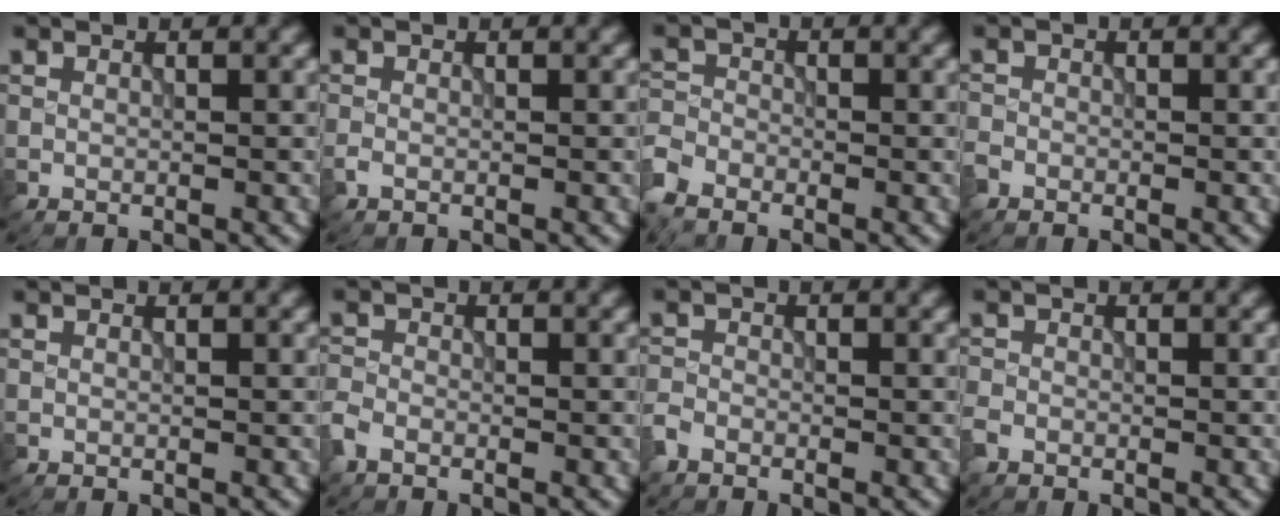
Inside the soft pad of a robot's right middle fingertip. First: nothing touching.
{"total": 0.7, "force": [-0.4, 0.3, 0.4], "torque": [-0.013, -0.002, -0.012]}
{"total": 3.5, "force": [-2.7, 1.8, 1.2], "torque": [-0.031, -0.007, -0.064]}
{"total": 1.1, "force": [-0.8, 0.7, 0.1], "torque": [0.001, 0.000, -0.022]}
{"total": 0.0}
{"total": 1.8, "force": [-1.3, 1.0, 0.9], "torque": [-0.020, 0.000, -0.037]}
{"total": 1.6, "force": [-1.3, 0.8, 0.5], "torque": [-0.010, -0.001, -0.035]}
{"total": 1.4, "force": [-1.0, 0.9, 0.4], "torque": [-0.008, -0.002, -0.026]}